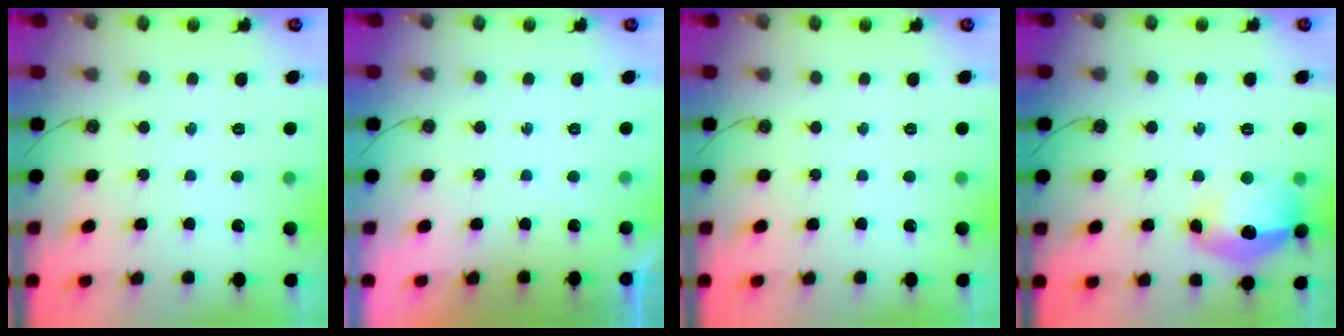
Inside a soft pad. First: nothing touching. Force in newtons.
{"total": 0.0}
{"total": 0.0}
{"total": 16.6, "press": 16.6, "slide": 1.2}